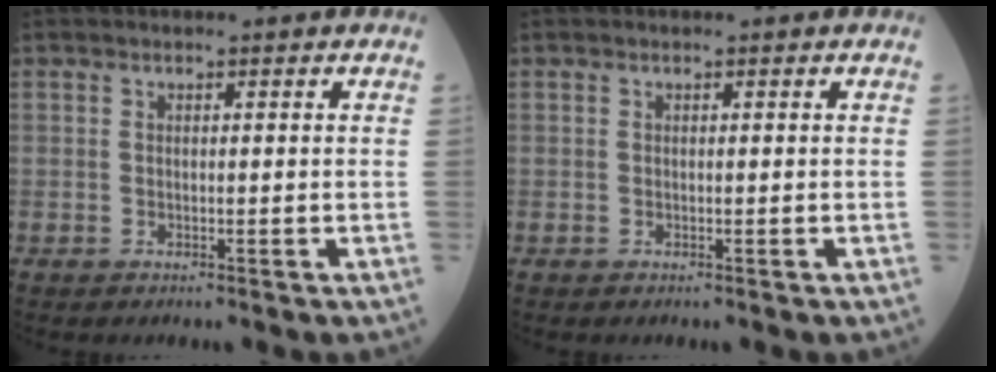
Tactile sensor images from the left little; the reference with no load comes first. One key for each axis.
{"total": 0.0}